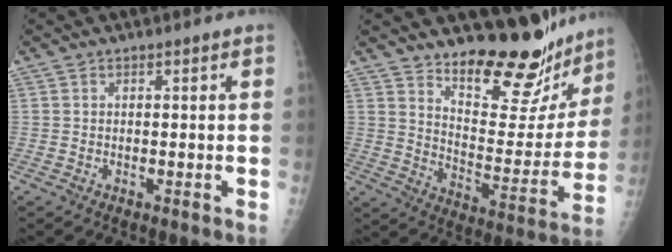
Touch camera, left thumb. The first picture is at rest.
{"total": 19.6, "force": [17.1, 6.0, 7.6], "torque": [-0.052, -0.144, 0.243]}